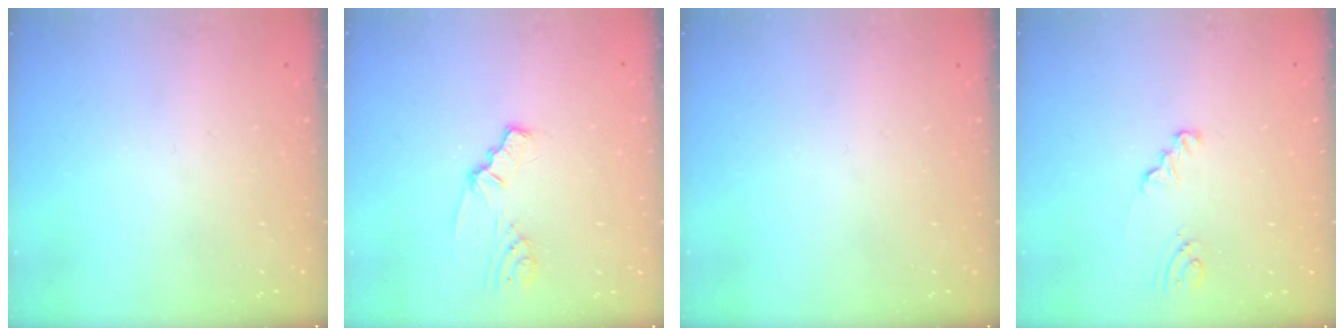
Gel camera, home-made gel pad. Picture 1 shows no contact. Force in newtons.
{"total": 1.5, "press": 1.5, "slide": 0.1}
{"total": 0.0}
{"total": 2.1, "press": 2.1, "slide": 0.2}